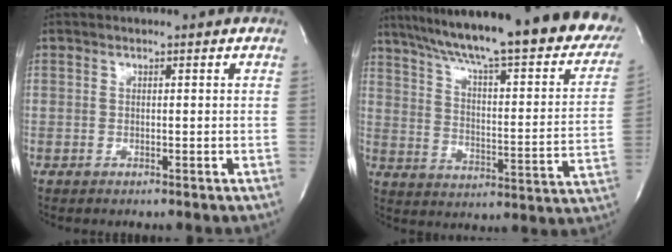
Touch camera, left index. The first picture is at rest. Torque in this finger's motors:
{"motor_torque": [0.55, -0.66, 0.84, 0.19]}